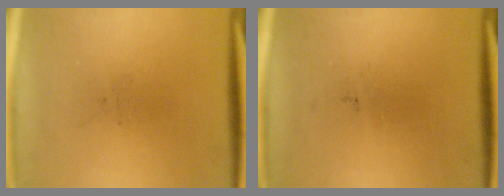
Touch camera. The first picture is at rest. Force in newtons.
{"total": 0.0}